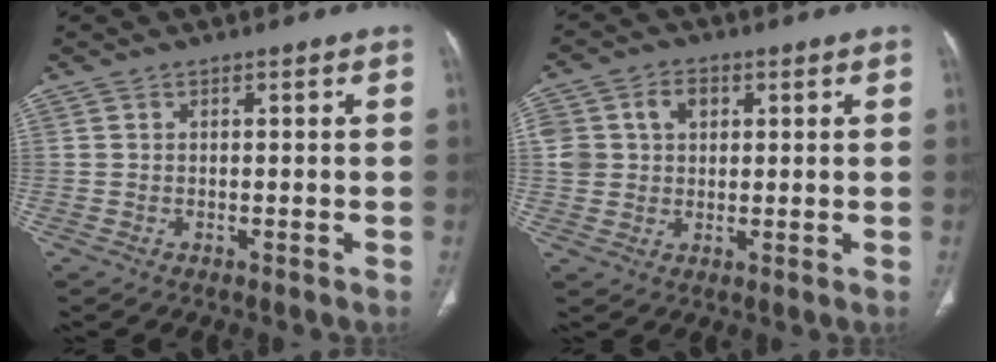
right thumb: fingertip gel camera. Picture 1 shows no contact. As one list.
[{"total": 7.6, "force": [2.0, 6.1, 4.0], "torque": [-0.061, 0.005, 0.042]}]